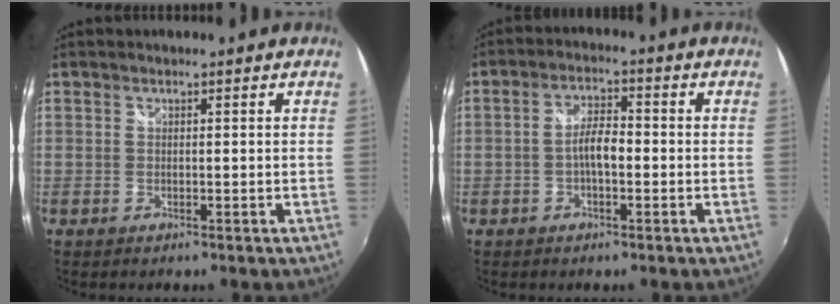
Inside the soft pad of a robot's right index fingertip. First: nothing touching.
{"total": 4.5, "force": [-1.1, 1.6, 4.0], "torque": [-0.074, 0.011, -0.021]}